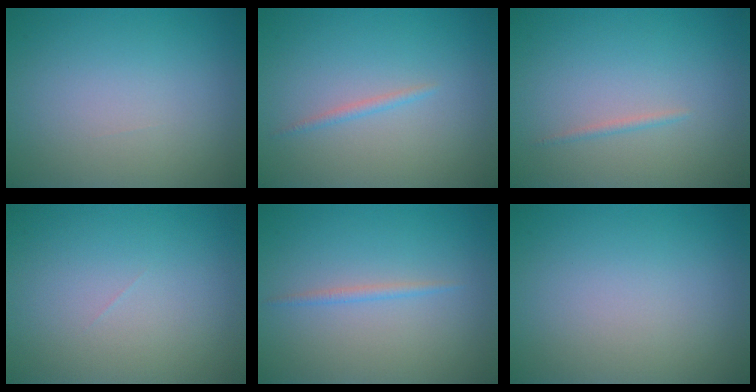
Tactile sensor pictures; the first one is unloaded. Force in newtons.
{"total": 0.8, "press": 0.8, "slide": 0.0}
{"total": 0.6, "press": 0.6, "slide": 0.1}
{"total": 0.0}
{"total": 0.9, "press": 0.9, "slide": 0.1}
{"total": 0.0}